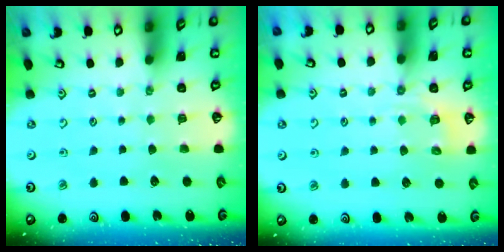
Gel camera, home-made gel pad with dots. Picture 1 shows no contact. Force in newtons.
{"total": 4.3, "press": 4.0, "slide": 1.5}